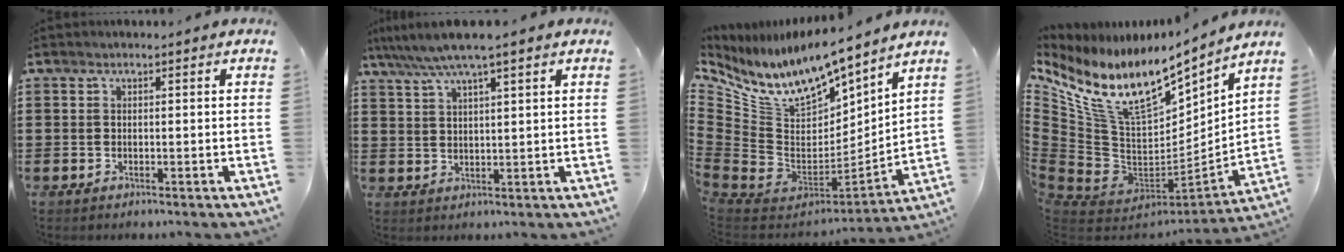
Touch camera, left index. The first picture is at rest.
{"total": 5.5, "force": [4.2, -0.1, 3.6], "torque": [-0.080, -0.012, 0.073]}
{"total": 11.5, "force": [9.1, 4.4, 5.5], "torque": [-0.154, -0.085, 0.160]}
{"total": 14.7, "force": [8.6, 6.8, 9.9], "torque": [-0.240, -0.061, 0.147]}